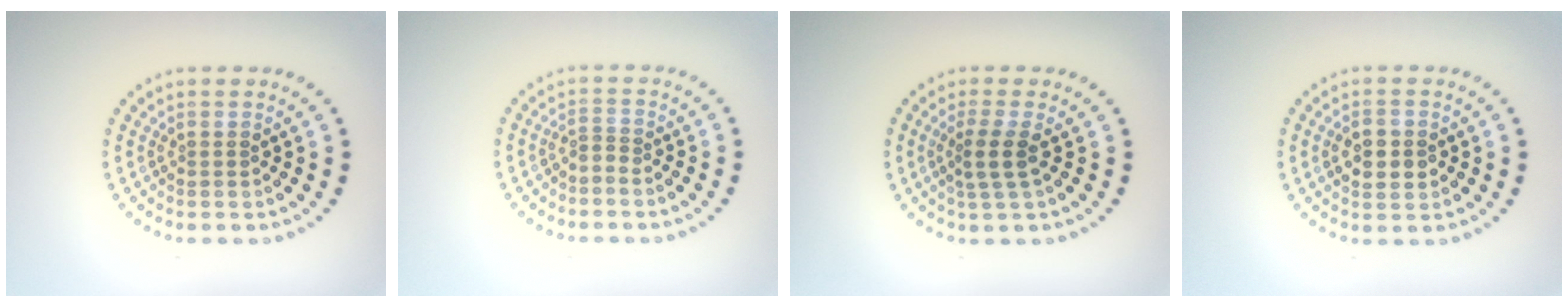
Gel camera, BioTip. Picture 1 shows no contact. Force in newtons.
{"total": 0.9, "press": 0.3, "slide": 0.8}
{"total": 2.5, "press": 2.0, "slide": 1.5}
{"total": 2.9, "press": 2.9, "slide": 0.1}